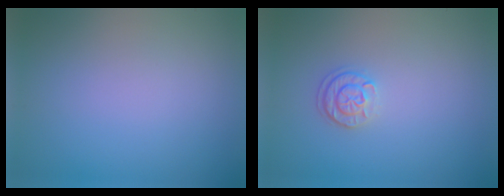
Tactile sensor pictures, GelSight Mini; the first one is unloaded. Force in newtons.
{"total": 1.7, "press": 1.6, "slide": 0.7}